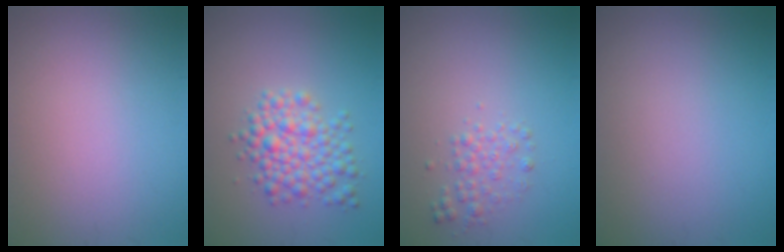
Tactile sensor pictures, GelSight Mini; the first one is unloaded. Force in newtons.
{"total": 4.1, "press": 4.1, "slide": 0.1}
{"total": 1.6, "press": 1.6, "slide": 0.0}
{"total": 0.0}